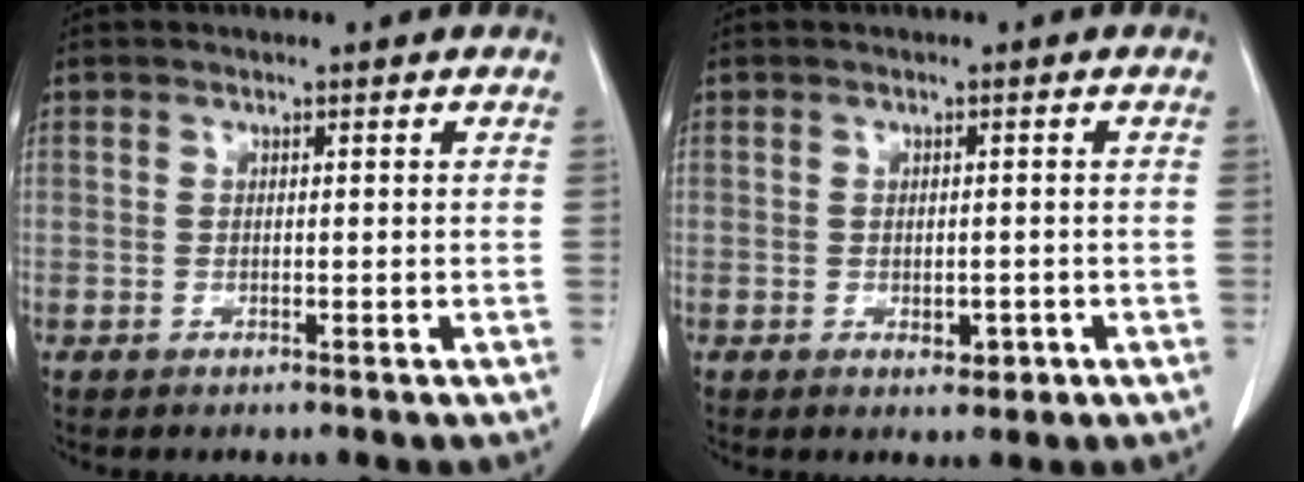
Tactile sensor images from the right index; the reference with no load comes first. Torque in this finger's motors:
{"motor_torque": [-0.06, 0.13, -0.02, 0.00]}